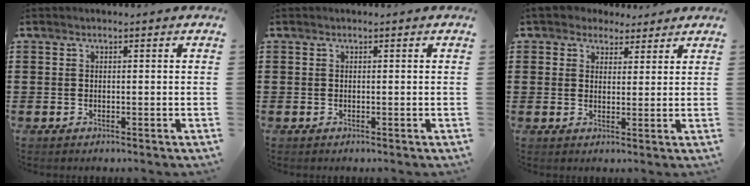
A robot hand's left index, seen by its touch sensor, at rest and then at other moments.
{"total": 0.0}
{"total": 3.5, "force": [2.9, 2.0, 0.3], "torque": [-0.020, 0.006, 0.054]}